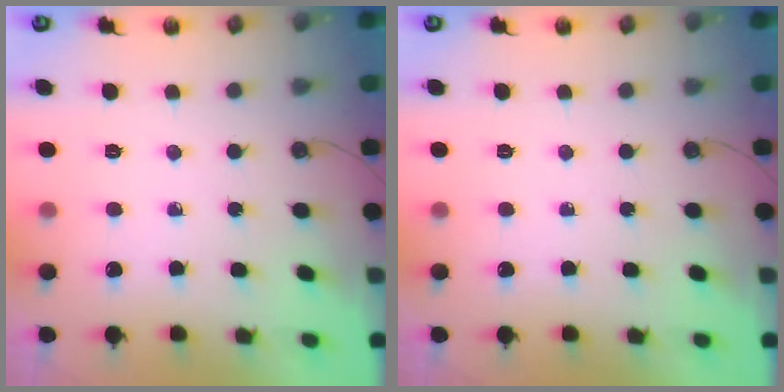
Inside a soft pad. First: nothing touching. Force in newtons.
{"total": 0.0}